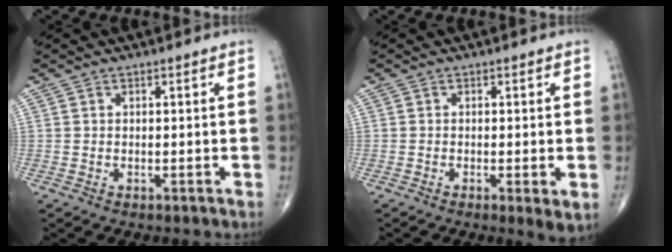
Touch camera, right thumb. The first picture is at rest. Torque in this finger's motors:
{"motor_torque": [-0.35, 0.45, -0.17, -0.13, -0.10]}